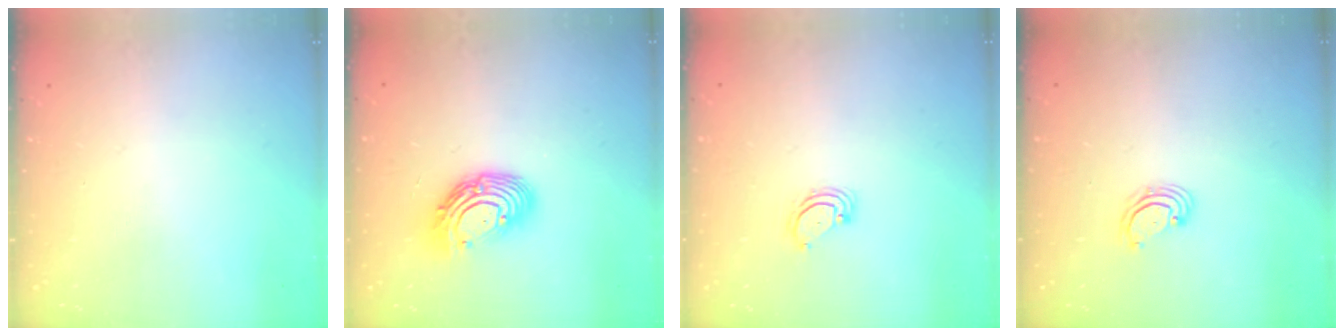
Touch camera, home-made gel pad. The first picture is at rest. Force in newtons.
{"total": 11.9, "press": 11.8, "slide": 1.3}
{"total": 2.8, "press": 2.8, "slide": 0.3}
{"total": 2.7, "press": 2.7, "slide": 0.7}